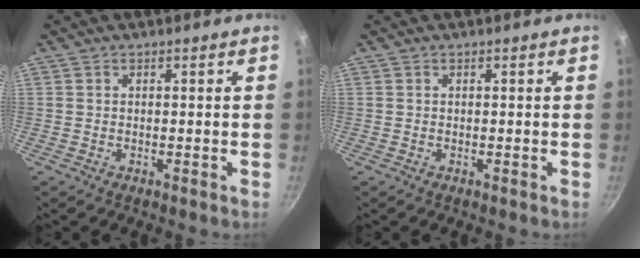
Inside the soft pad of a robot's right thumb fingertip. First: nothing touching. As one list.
[{"total": 0.0}]